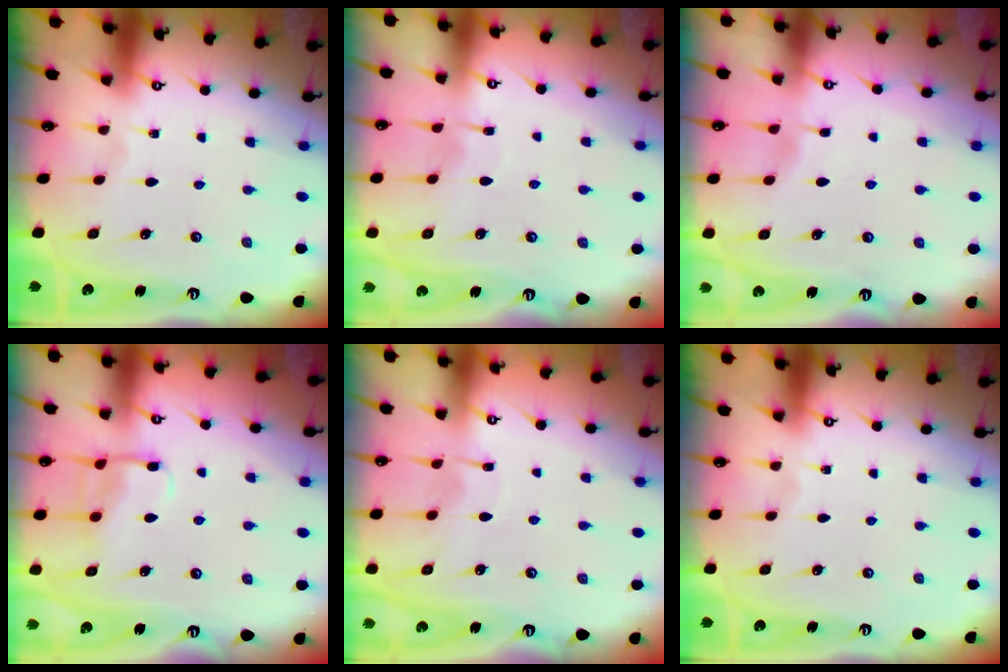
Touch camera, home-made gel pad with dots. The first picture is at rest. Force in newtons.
{"total": 5.7, "press": 5.6, "slide": 0.6}
{"total": 2.8, "press": 2.8, "slide": 0.3}
{"total": 10.5, "press": 10.4, "slide": 0.9}
{"total": 3.8, "press": 3.8, "slide": 0.4}
{"total": 0.0}